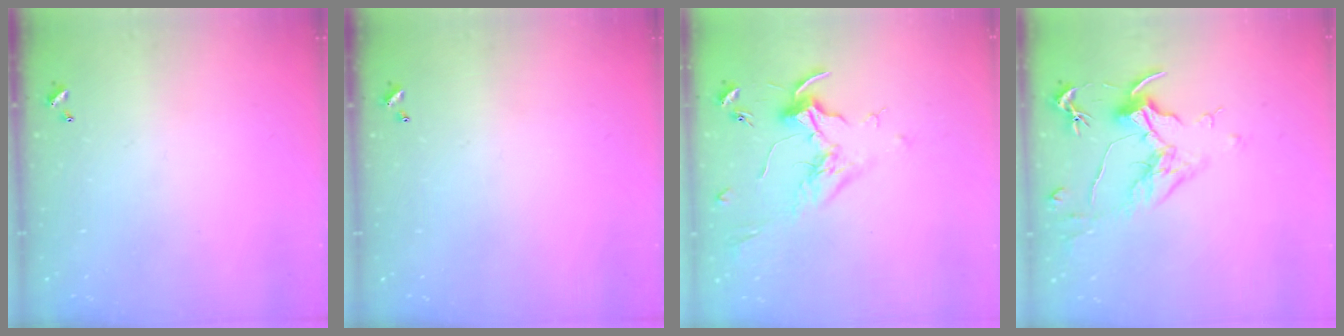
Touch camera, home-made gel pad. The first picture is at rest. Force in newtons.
{"total": 0.0}
{"total": 1.9, "press": 1.8, "slide": 0.8}
{"total": 1.6, "press": 1.4, "slide": 0.8}